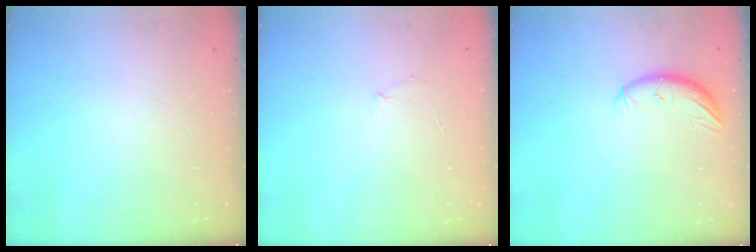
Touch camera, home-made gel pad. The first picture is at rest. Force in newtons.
{"total": 3.9, "press": 3.8, "slide": 1.0}
{"total": 7.6, "press": 7.5, "slide": 1.3}